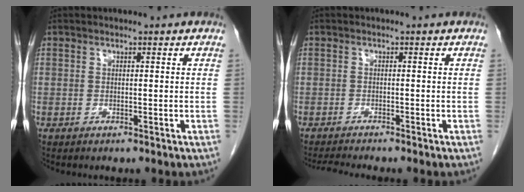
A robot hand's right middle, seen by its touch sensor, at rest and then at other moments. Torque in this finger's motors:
{"motor_torque": [0.01, -0.01, 0.00, 0.00]}